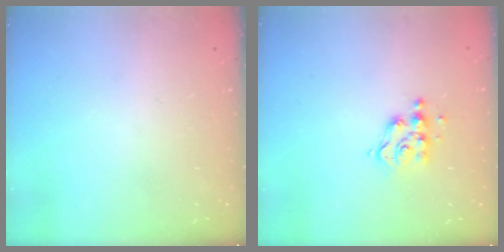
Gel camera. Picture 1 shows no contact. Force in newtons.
{"total": 7.3, "press": 7.3, "slide": 0.1}